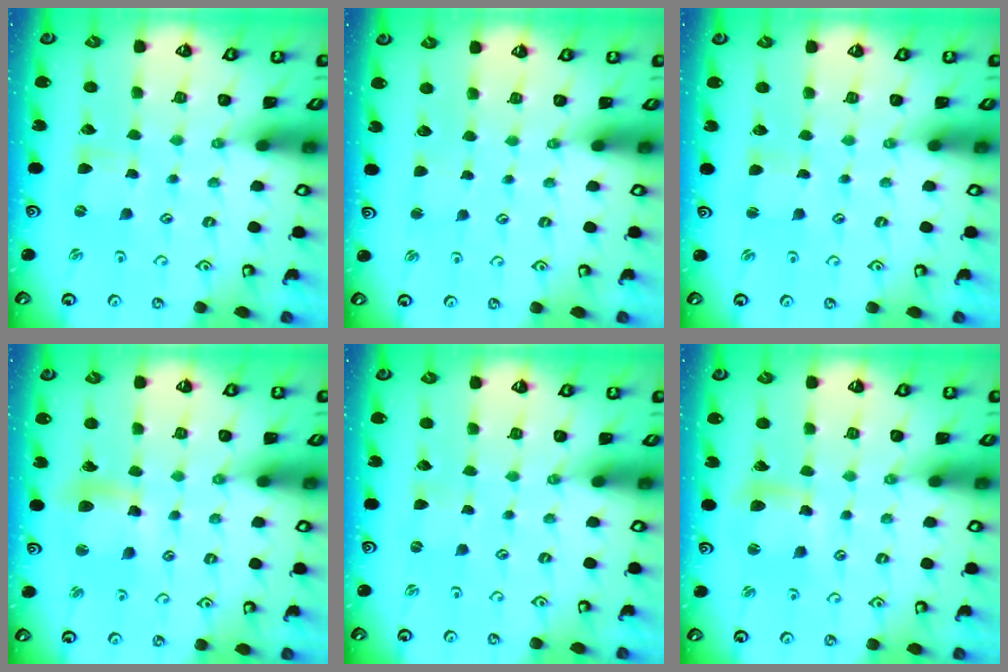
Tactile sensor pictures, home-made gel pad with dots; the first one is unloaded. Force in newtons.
{"total": 1.4, "press": 1.4, "slide": 0.2}
{"total": 0.7, "press": 0.7, "slide": 0.2}
{"total": 11.3, "press": 11.2, "slide": 1.5}
{"total": 0.0}
{"total": 8.1, "press": 8.0, "slide": 1.4}